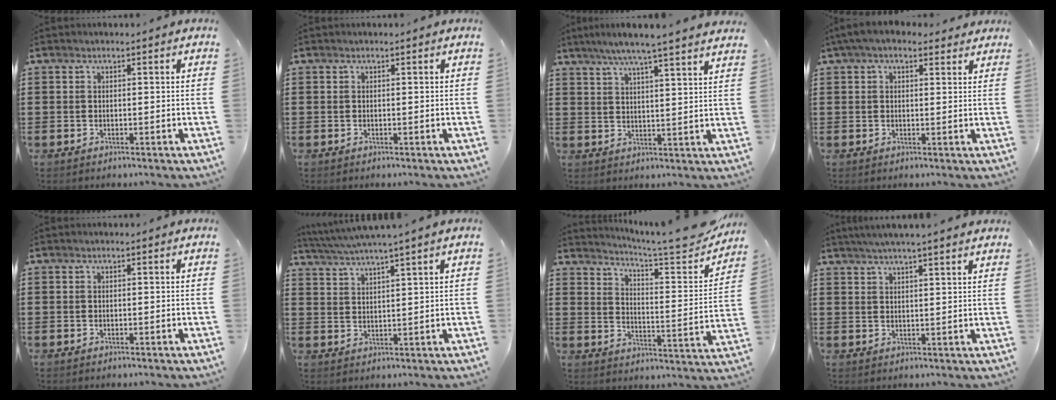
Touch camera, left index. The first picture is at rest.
{"total": 0.0}
{"total": 5.9, "force": [5.1, -0.7, 2.9], "torque": [-0.071, -0.019, 0.089]}
{"total": 4.0, "force": [3.0, 1.7, 2.1], "torque": [-0.051, 0.002, 0.054]}
{"total": 0.0}
{"total": 3.5, "force": [3.0, -0.7, 1.6], "torque": [-0.040, -0.014, 0.052]}
{"total": 6.4, "force": [5.7, 0.0, 2.8], "torque": [-0.058, -0.047, 0.091]}
{"total": 3.6, "force": [3.2, -0.6, 1.5], "torque": [-0.037, -0.005, 0.058]}